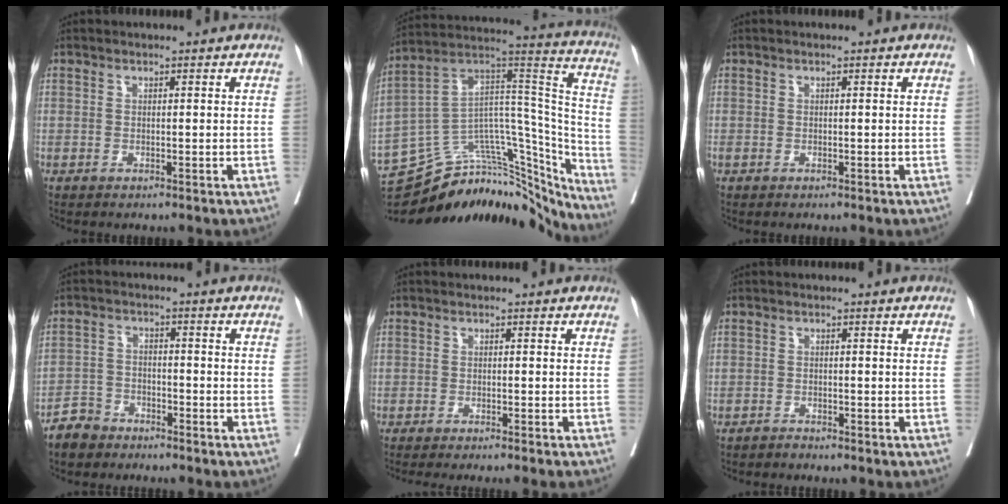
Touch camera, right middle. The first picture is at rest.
{"total": 30.3, "force": [-27.1, 8.0, 11.0], "torque": [-0.121, 0.040, -0.395]}
{"total": 0.0}
{"total": 4.4, "force": [-3.8, 2.1, 0.5], "torque": [-0.016, 0.000, -0.074]}
{"total": 7.9, "force": [-6.8, -0.9, 3.8], "torque": [-0.020, -0.017, -0.095]}
{"total": 0.8, "force": [-0.8, -0.1, -0.1], "torque": [-0.001, -0.003, -0.013]}